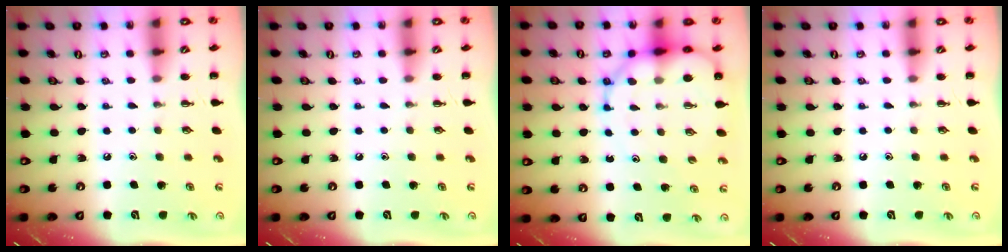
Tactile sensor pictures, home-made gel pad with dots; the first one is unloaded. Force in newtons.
{"total": 0.0}
{"total": 11.3, "press": 10.9, "slide": 3.1}
{"total": 0.0}